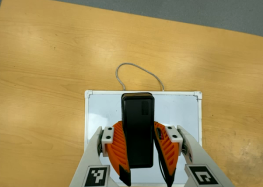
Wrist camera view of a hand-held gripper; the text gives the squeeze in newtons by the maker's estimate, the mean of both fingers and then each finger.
{"total": 6.5, "left": 5.6, "right": 7.3}